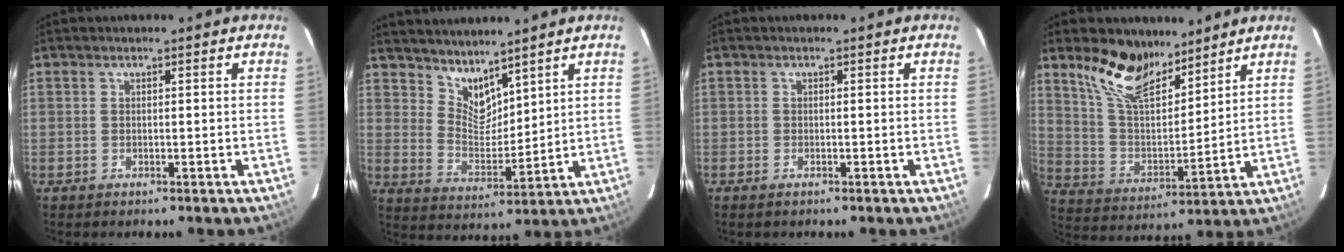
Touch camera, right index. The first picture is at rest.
{"total": 7.1, "force": [6.1, 2.9, 2.3], "torque": [-0.033, -0.004, 0.122]}
{"total": 0.9, "force": [-0.7, 0.3, 0.5], "torque": [-0.010, -0.003, -0.013]}
{"total": 13.9, "force": [10.4, 5.8, 7.2], "torque": [-0.146, 0.008, 0.202]}